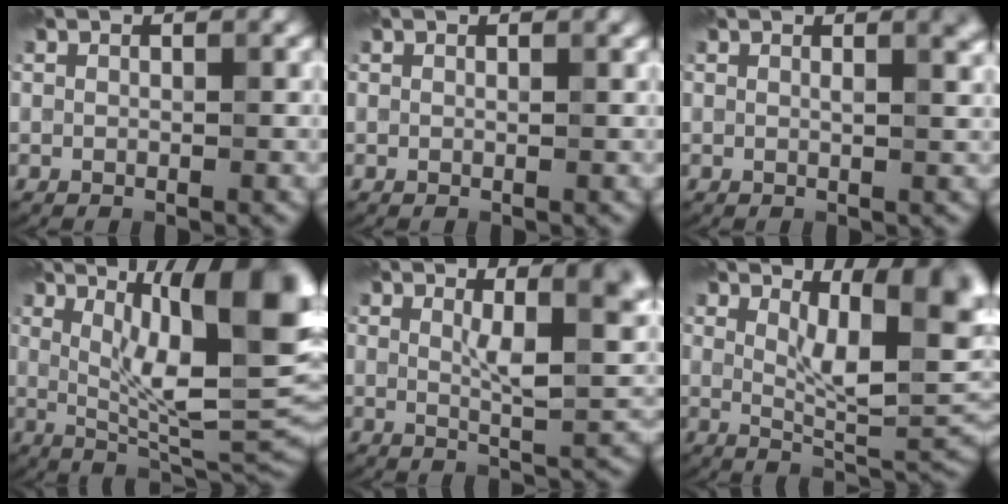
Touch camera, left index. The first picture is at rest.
{"total": 0.0}
{"total": 1.9, "force": [1.0, 0.5, 1.5], "torque": [-0.008, 0.006, 0.013]}
{"total": 13.2, "force": [3.8, 3.5, 12.2], "torque": [-0.163, 0.002, 0.063]}
{"total": 6.1, "force": [2.1, 1.4, 5.6], "torque": [-0.082, -0.002, 0.036]}
{"total": 7.3, "force": [3.0, 1.6, 6.5], "torque": [-0.095, -0.002, 0.053]}